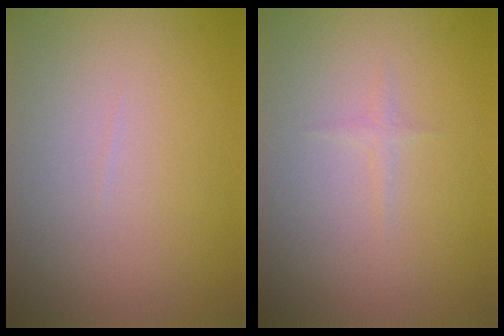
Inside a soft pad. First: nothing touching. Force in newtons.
{"total": 0.6, "press": 0.6, "slide": 0.1}